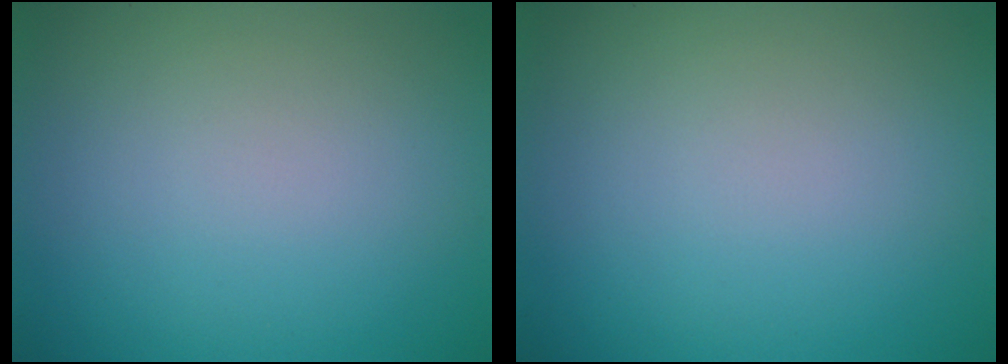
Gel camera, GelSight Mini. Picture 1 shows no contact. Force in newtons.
{"total": 0.0}